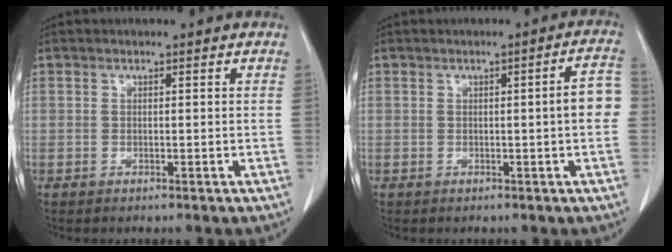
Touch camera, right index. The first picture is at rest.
{"total": 4.7, "force": [-0.2, 0.3, 4.7], "torque": [-0.053, 0.008, -0.006]}